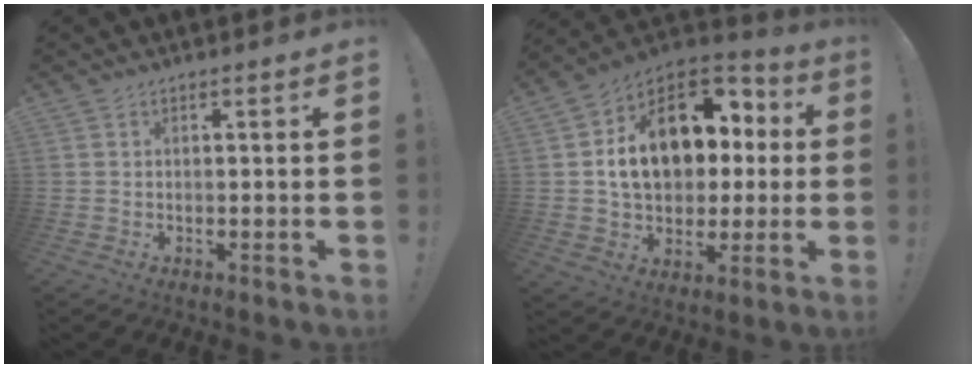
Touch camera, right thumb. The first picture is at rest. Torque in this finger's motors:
{"motor_torque": [1.15, 0.89, 0.16, 0.42, 0.21]}